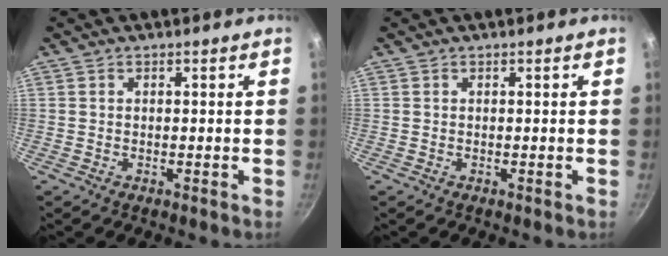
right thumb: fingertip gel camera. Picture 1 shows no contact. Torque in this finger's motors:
{"motor_torque": [-0.15, -0.14, 0.02, -0.01, 0.00]}